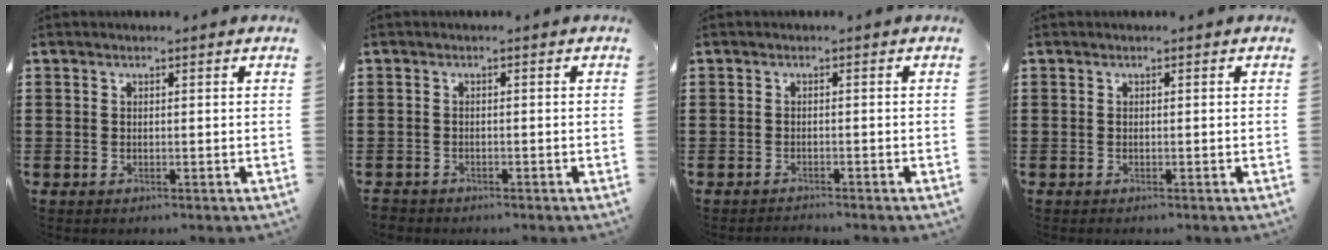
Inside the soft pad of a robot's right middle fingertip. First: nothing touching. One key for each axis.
{"total": 1.0, "fx": -1.0, "fy": 0.4, "fz": -0.1, "tx": -0.001, "ty": 0.004, "tz": -0.023}
{"total": 0.8, "fx": -0.8, "fy": 0.0, "fz": 0.0, "tx": -0.001, "ty": 0.000, "tz": -0.018}
{"total": 0.0}